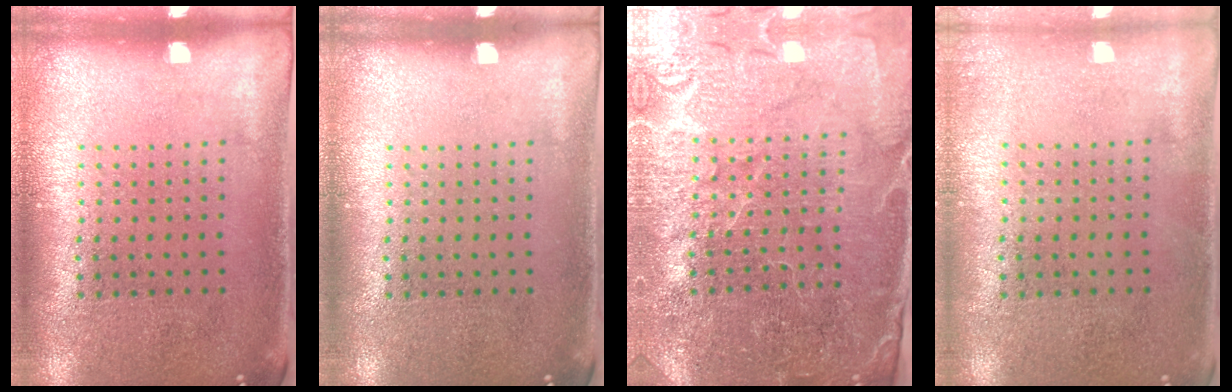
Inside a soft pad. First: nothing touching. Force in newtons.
{"total": 0.0}
{"total": 4.2, "press": 4.0, "slide": 1.1}
{"total": 0.5, "press": 0.5, "slide": 0.1}